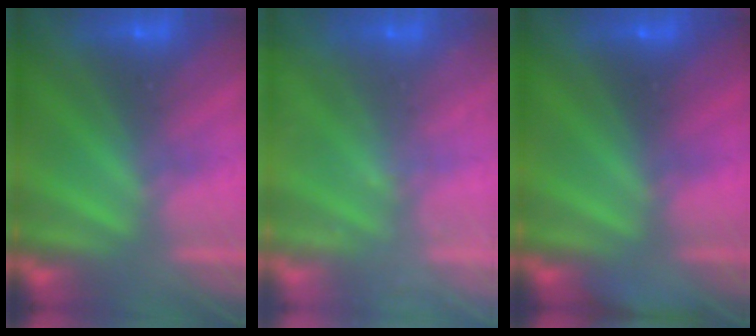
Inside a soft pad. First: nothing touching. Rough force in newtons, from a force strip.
{"total": 2.4}
{"total": 3.3}